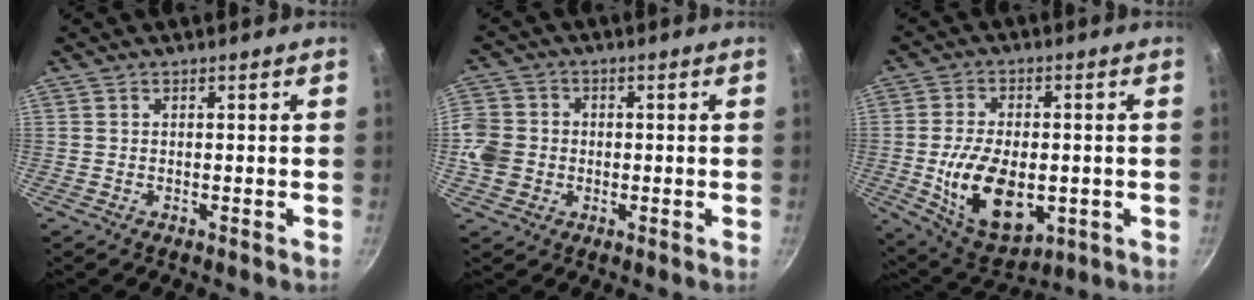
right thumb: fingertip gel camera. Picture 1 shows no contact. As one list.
[{"total": 8.2, "force": [-1.2, 7.4, 3.3], "torque": [-0.055, 0.015, -0.037]}, {"total": 16.1, "force": [-2.3, 9.6, 12.7], "torque": [-0.204, -0.006, -0.024]}]